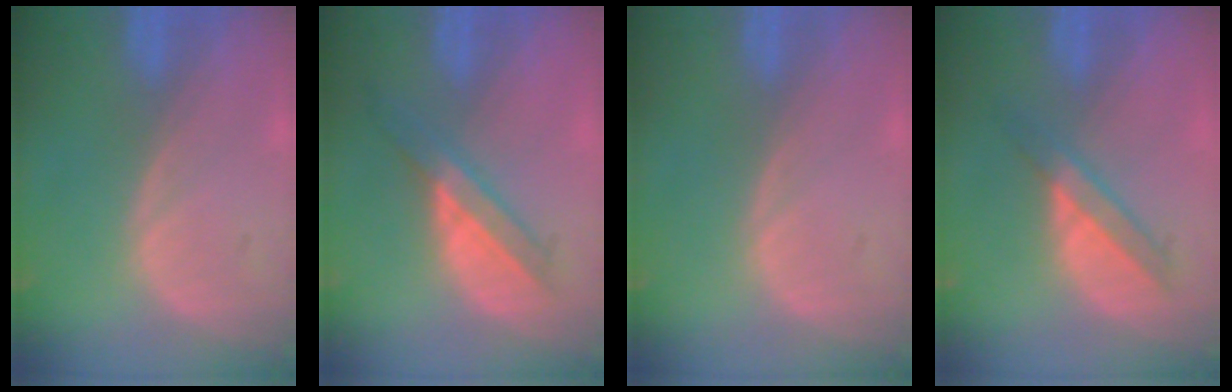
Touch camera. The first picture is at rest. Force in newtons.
{"total": 5.8, "press": 5.3, "slide": 2.4}
{"total": 0.0}
{"total": 4.2, "press": 4.1, "slide": 1.2}